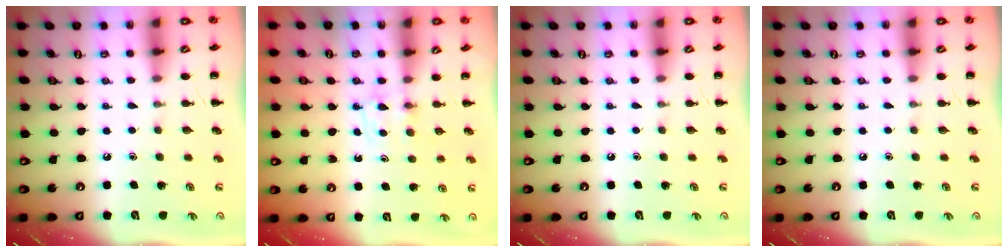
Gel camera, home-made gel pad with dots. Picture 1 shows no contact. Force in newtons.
{"total": 3.8, "press": 3.6, "slide": 1.3}
{"total": 0.0}
{"total": 0.0}